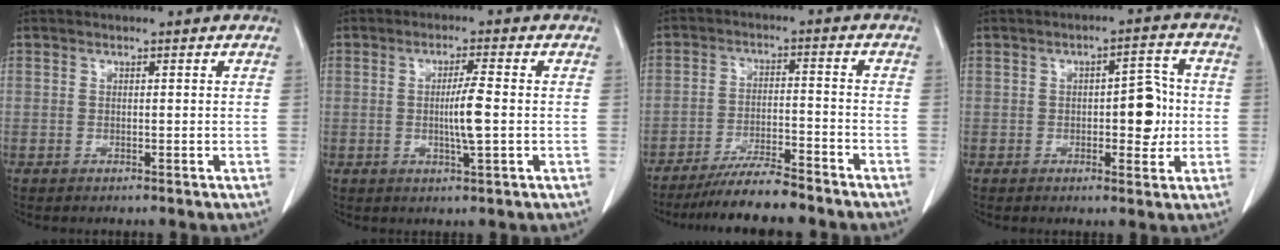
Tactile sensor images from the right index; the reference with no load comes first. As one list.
[{"total": 4.6, "force": [-0.4, -0.2, 4.6], "torque": [-0.078, -0.005, -0.009]}, {"total": 8.4, "force": [-7.6, 0.5, 3.6], "torque": [-0.060, -0.017, -0.131]}, {"total": 6.2, "force": [-0.5, 2.6, 5.5], "torque": [-0.068, 0.016, -0.003]}]